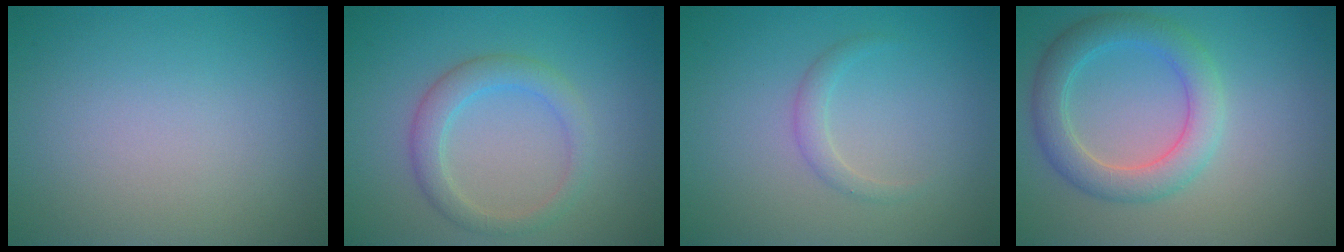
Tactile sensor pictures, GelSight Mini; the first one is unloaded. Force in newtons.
{"total": 2.9, "press": 2.9, "slide": 0.1}
{"total": 1.2, "press": 1.2, "slide": 0.0}
{"total": 4.3, "press": 4.2, "slide": 0.1}